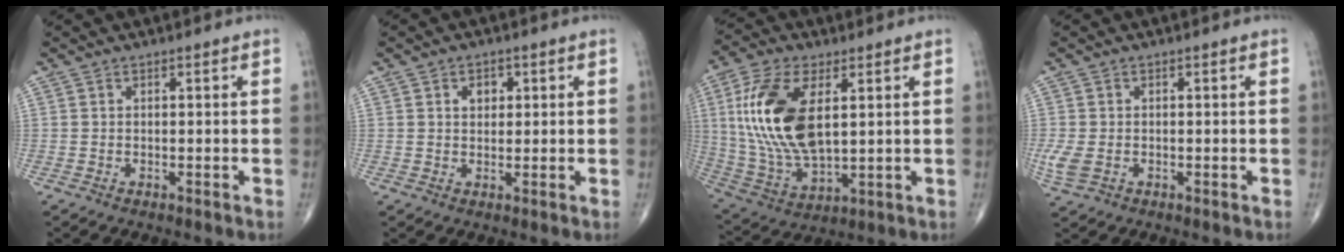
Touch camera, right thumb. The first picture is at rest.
{"total": 2.8, "force": [0.9, 2.1, 1.6], "torque": [-0.008, -0.002, 0.012]}
{"total": 19.1, "force": [4.0, 9.6, 16.0], "torque": [-0.330, -0.016, 0.082]}
{"total": 3.6, "force": [-0.7, 2.4, 2.6], "torque": [-0.074, 0.001, -0.011]}